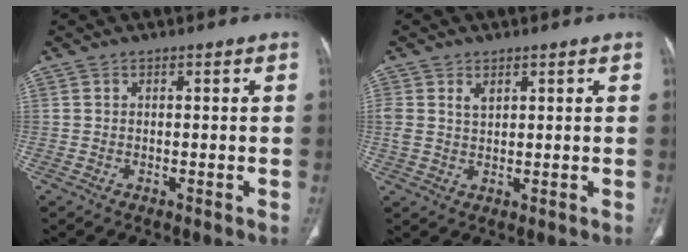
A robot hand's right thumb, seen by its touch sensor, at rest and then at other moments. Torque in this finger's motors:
{"motor_torque": [0.03, 0.02, 0.30, 0.49, 0.09]}